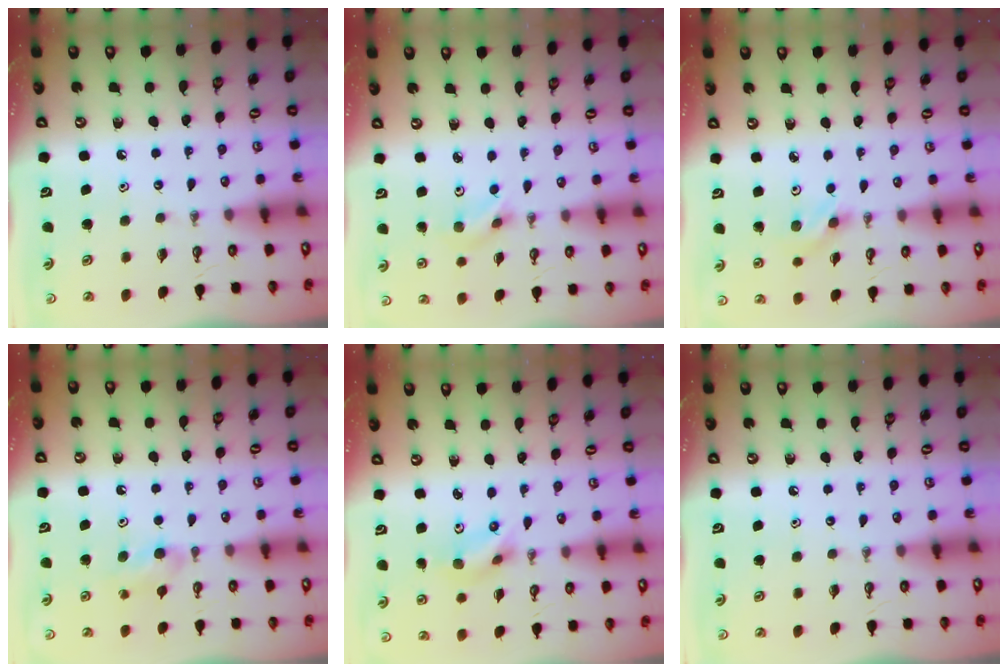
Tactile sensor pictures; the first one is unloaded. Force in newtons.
{"total": 2.6, "press": 2.4, "slide": 0.9}
{"total": 2.8, "press": 2.5, "slide": 1.3}
{"total": 4.5, "press": 4.2, "slide": 1.4}
{"total": 4.9, "press": 2.9, "slide": 3.9}
{"total": 0.0}